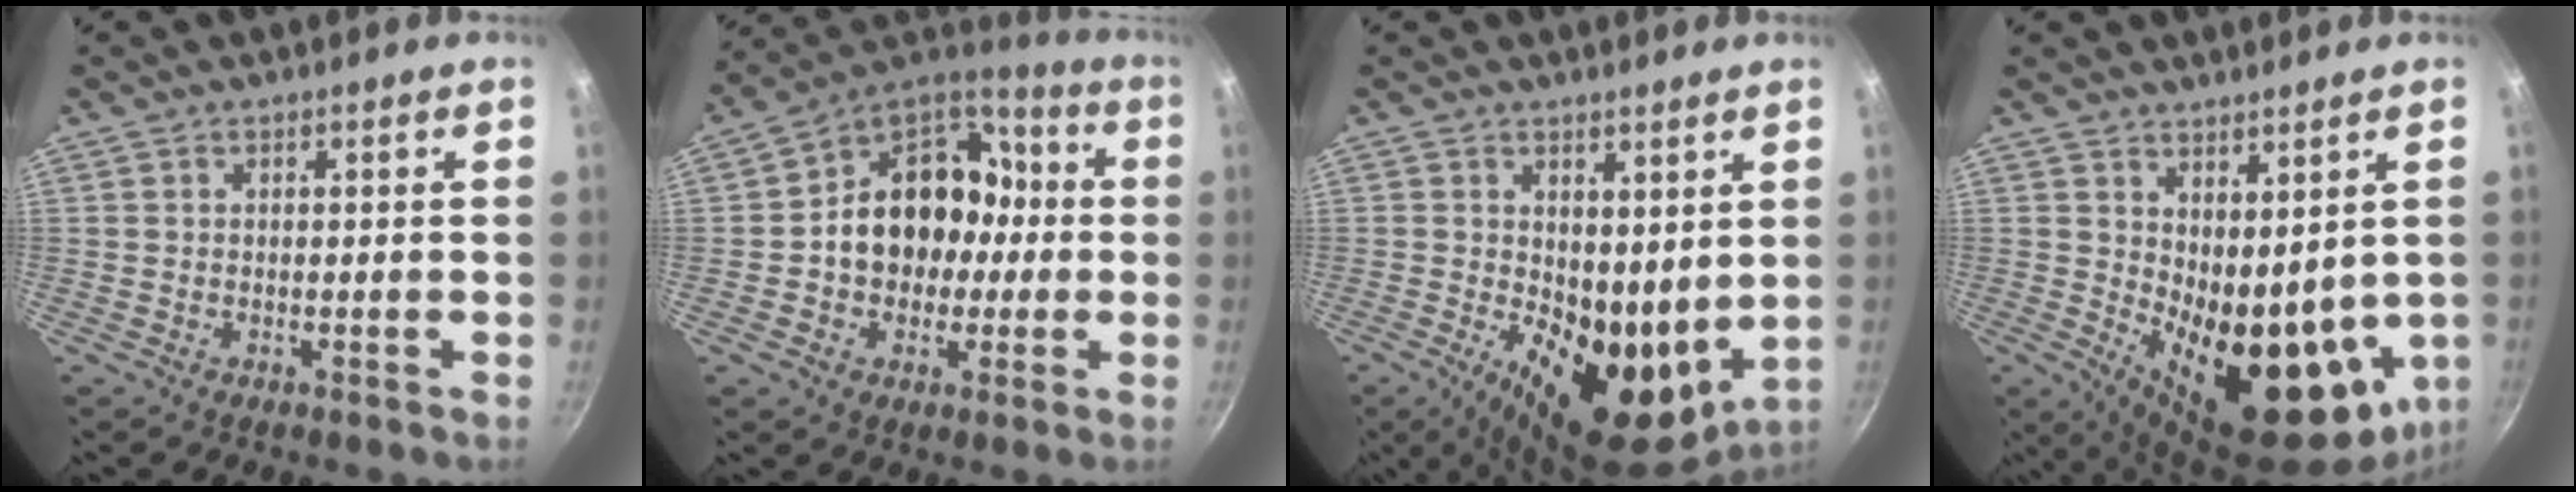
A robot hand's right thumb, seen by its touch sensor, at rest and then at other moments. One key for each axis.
{"total": 17.7, "fx": -0.9, "fy": 14.2, "fz": 10.4, "tx": -0.128, "ty": 0.049, "tz": -0.026}
{"total": 14.3, "fx": 0.7, "fy": 7.9, "fz": 11.9, "tx": -0.126, "ty": -0.032, "tz": 0.027}
{"total": 17.6, "fx": 1.8, "fy": 8.7, "fz": 15.2, "tx": -0.181, "ty": -0.040, "tz": 0.059}